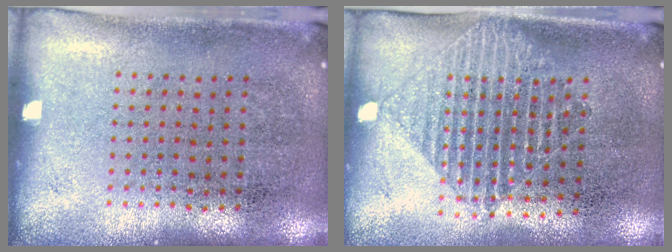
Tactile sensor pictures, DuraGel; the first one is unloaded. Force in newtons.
{"total": 1.4, "press": 1.2, "slide": 0.6}